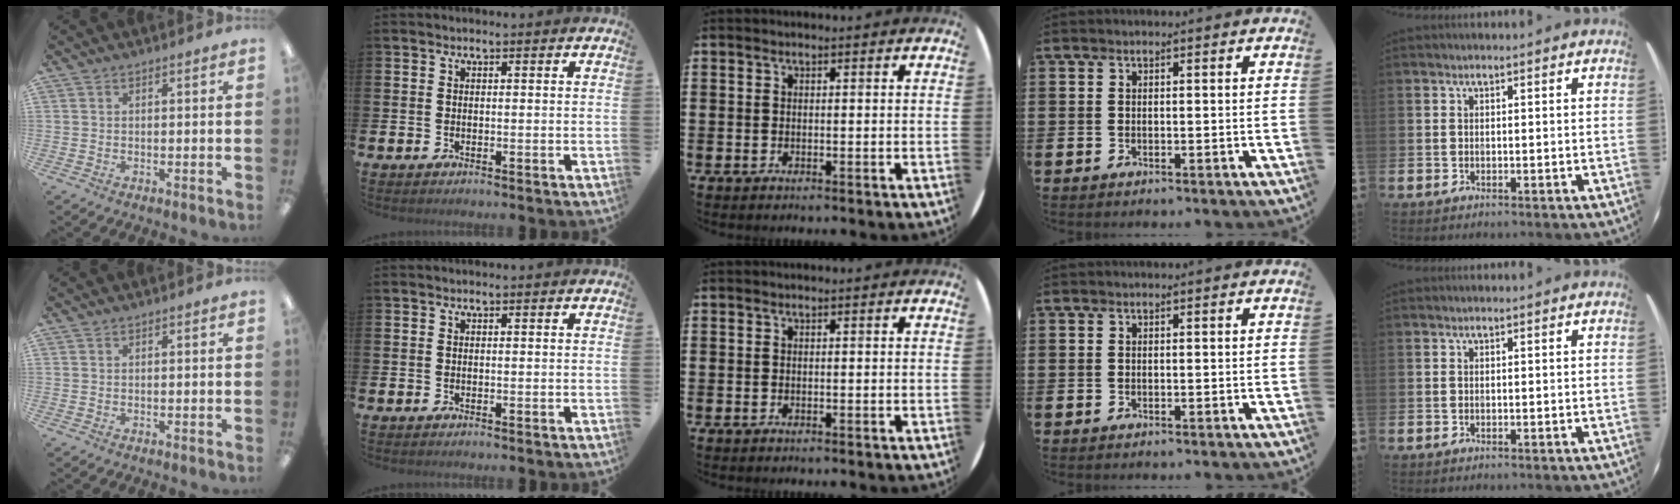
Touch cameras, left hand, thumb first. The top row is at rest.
{}